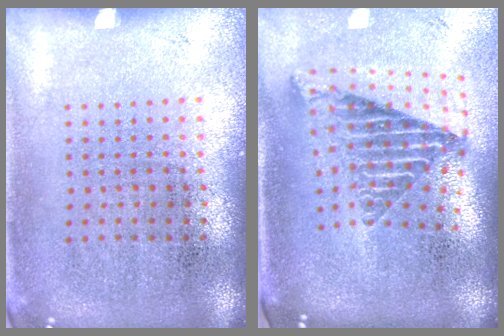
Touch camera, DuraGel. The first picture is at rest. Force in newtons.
{"total": 2.6, "press": 1.6, "slide": 2.0}